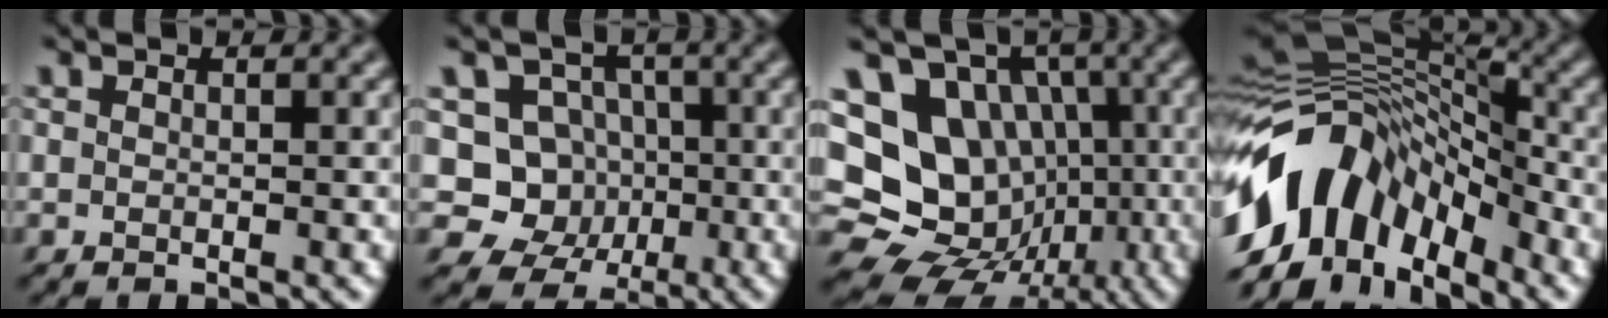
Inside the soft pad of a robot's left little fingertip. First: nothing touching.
{"total": 6.8, "force": [-0.7, 6.4, 2.2], "torque": [-0.023, 0.012, -0.045]}
{"total": 16.5, "force": [-1.1, 14.3, 8.1], "torque": [-0.180, 0.027, -0.019]}
{"total": 12.4, "force": [-6.1, 7.2, 8.0], "torque": [-0.144, 0.022, -0.122]}